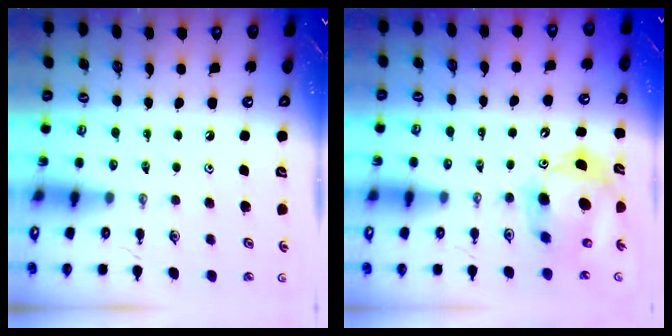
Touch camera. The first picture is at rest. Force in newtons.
{"total": 12.5, "press": 12.2, "slide": 2.4}